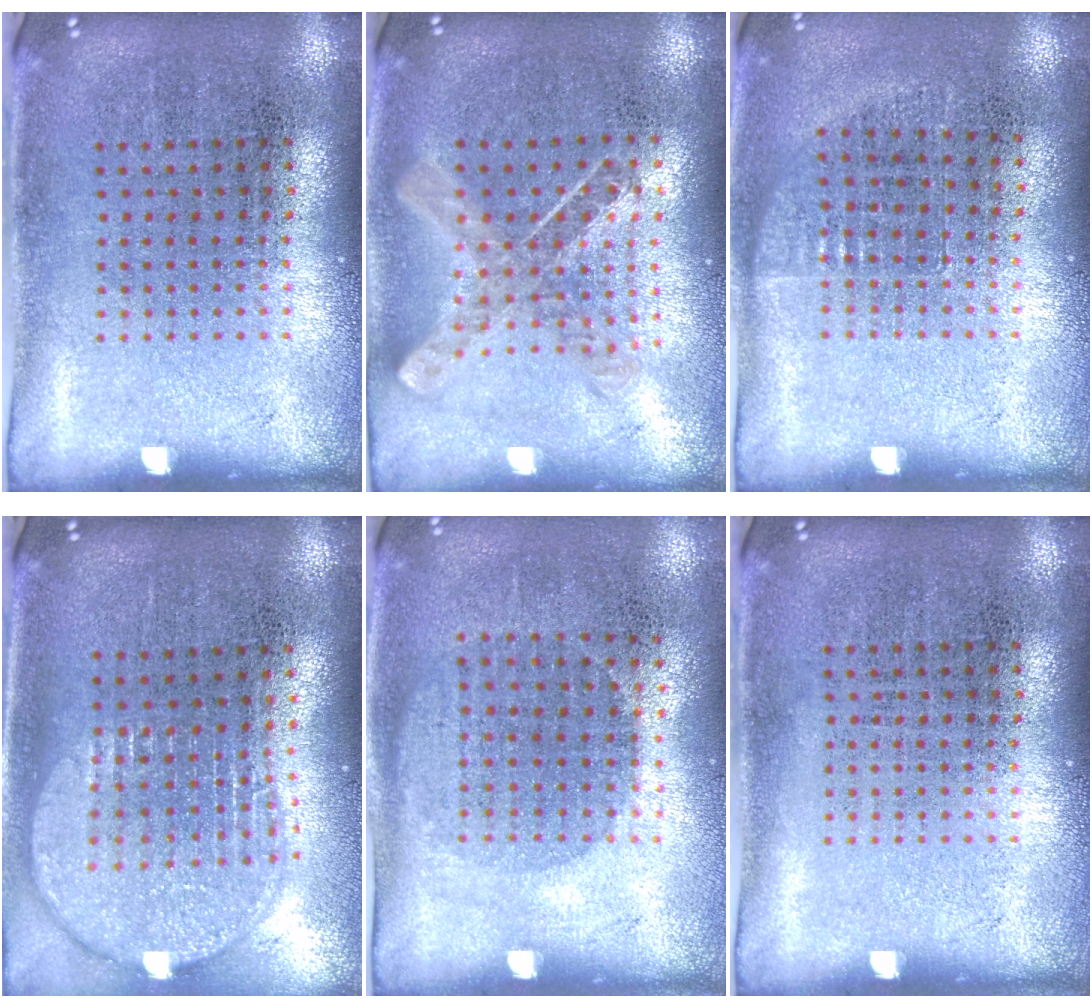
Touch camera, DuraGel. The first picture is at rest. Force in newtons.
{"total": 0.9, "press": 0.9, "slide": 0.1}
{"total": 0.7, "press": 0.6, "slide": 0.3}
{"total": 2.0, "press": 1.6, "slide": 1.1}
{"total": 1.0, "press": 0.9, "slide": 0.5}
{"total": 0.0}